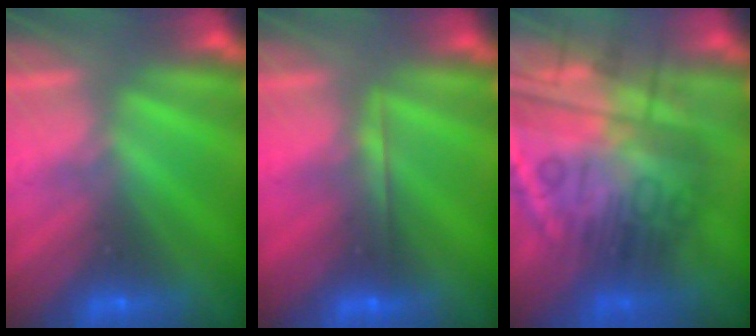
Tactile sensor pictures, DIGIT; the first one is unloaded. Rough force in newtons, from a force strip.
{"total": 1.8}
{"total": 7.8}